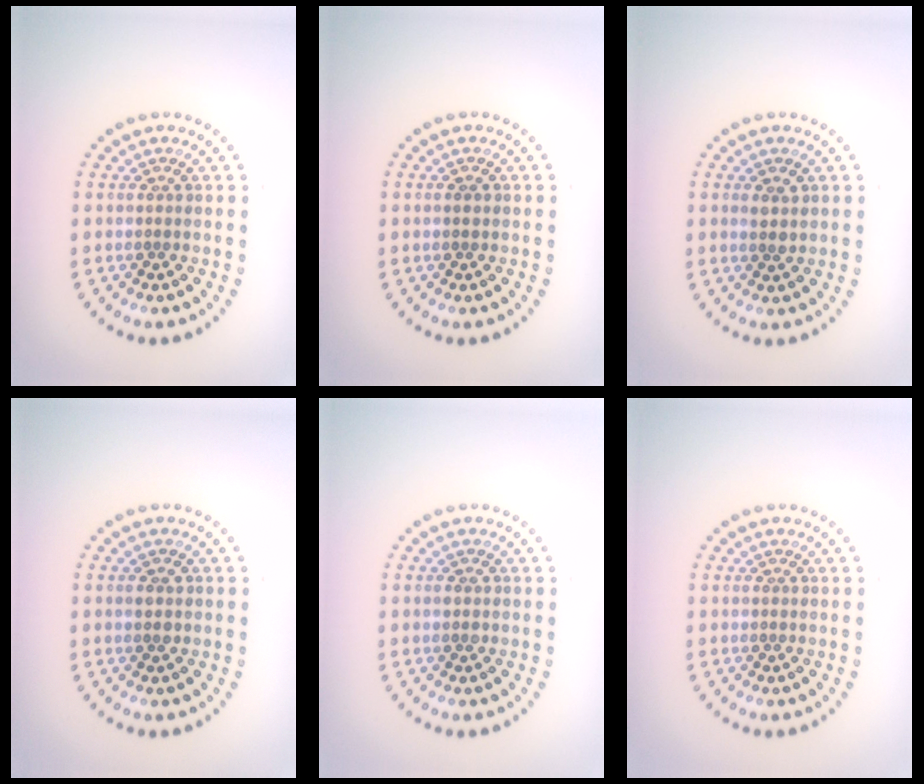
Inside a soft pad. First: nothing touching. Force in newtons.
{"total": 0.7, "press": 0.7, "slide": 0.1}
{"total": 1.1, "press": 1.0, "slide": 0.5}
{"total": 1.1, "press": 1.1, "slide": 0.2}
{"total": 1.0, "press": 1.0, "slide": 0.0}
{"total": 0.0}